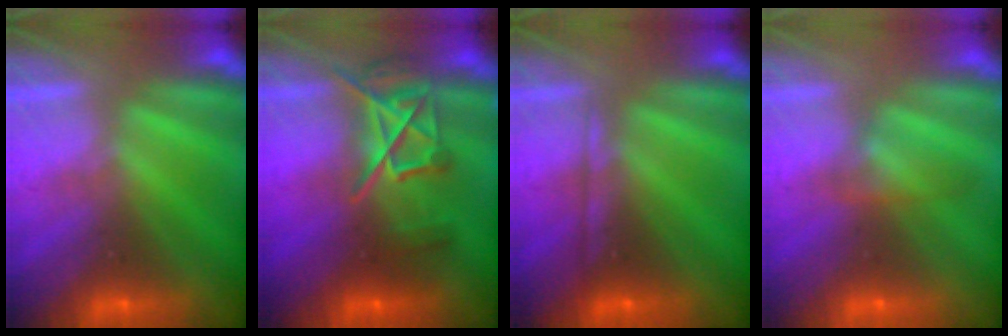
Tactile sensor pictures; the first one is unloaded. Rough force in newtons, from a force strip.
{"total": 6.1}
{"total": 2.1}
{"total": 2.1}